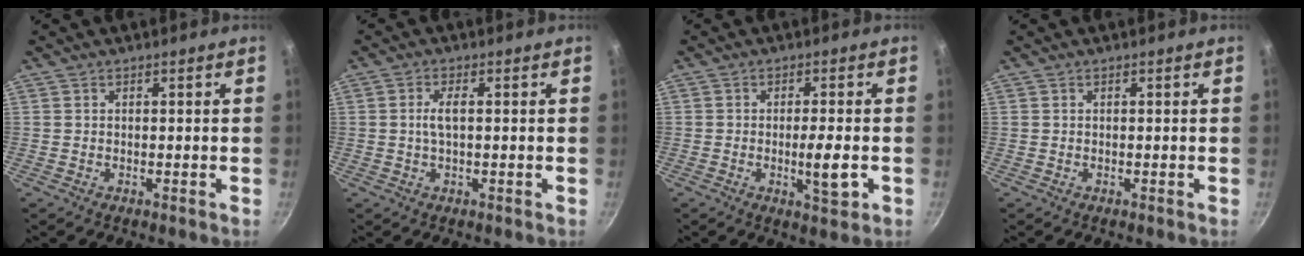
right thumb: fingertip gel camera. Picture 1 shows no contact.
{"total": 2.9, "force": [0.2, 0.9, 2.7], "torque": [-0.062, 0.007, 0.003]}
{"total": 5.5, "force": [-1.2, 1.2, 5.2], "torque": [-0.079, 0.002, -0.018]}
{"total": 0.0}